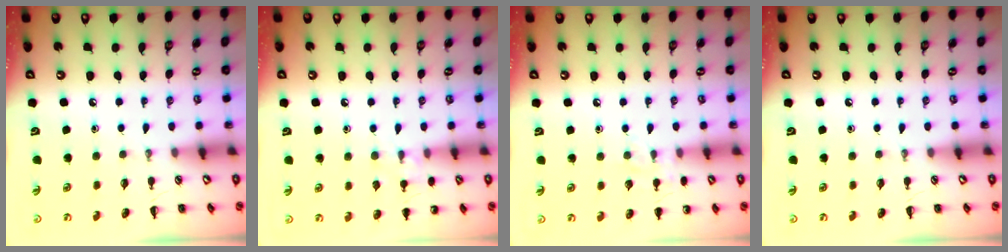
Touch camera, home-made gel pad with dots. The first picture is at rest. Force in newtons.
{"total": 7.4, "press": 7.1, "slide": 2.2}
{"total": 5.9, "press": 5.7, "slide": 1.5}
{"total": 0.0}